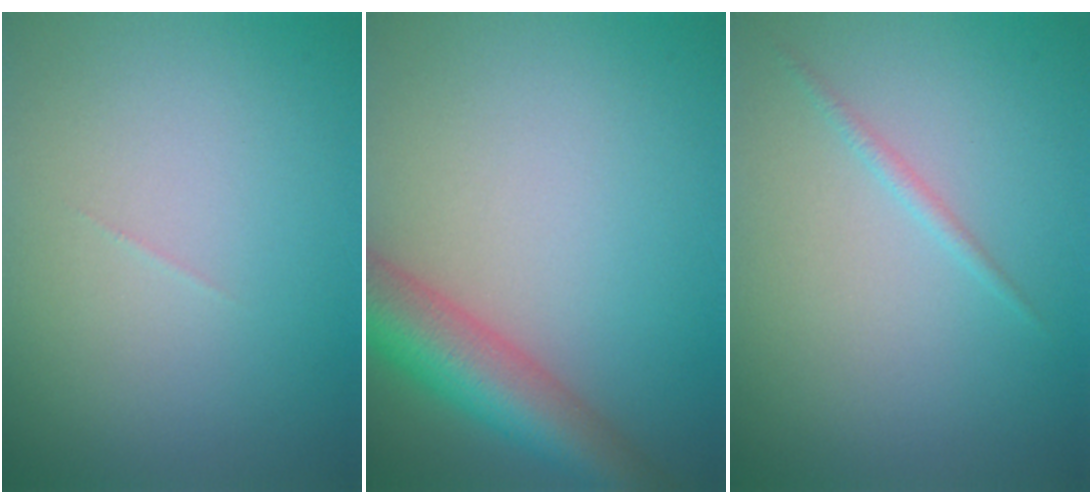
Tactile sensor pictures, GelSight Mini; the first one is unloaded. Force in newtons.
{"total": 6.7, "press": 6.7, "slide": 0.4}
{"total": 0.8, "press": 0.8, "slide": 0.1}